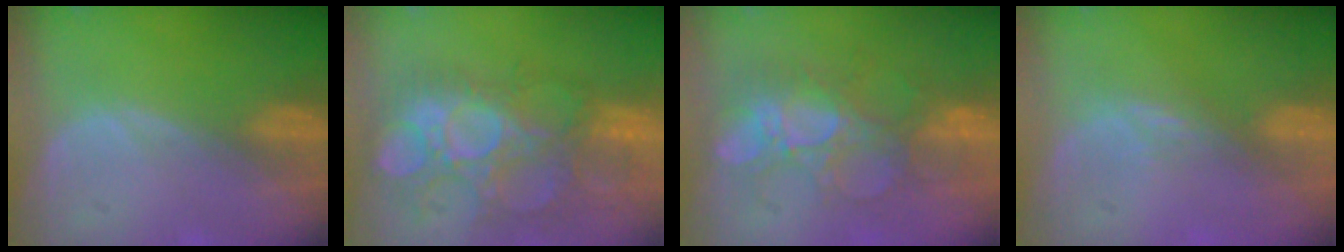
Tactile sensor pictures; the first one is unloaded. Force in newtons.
{"total": 11.7, "press": 11.1, "slide": 3.7}
{"total": 8.6, "press": 8.3, "slide": 2.4}
{"total": 2.4, "press": 1.9, "slide": 1.4}